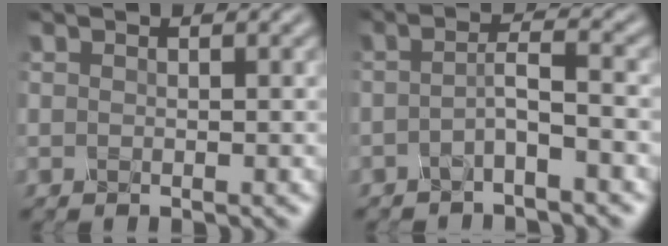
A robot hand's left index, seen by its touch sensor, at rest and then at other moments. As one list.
[{"total": 2.3, "force": [-1.1, 0.1, 2.0], "torque": [-0.041, 0.006, -0.027]}]